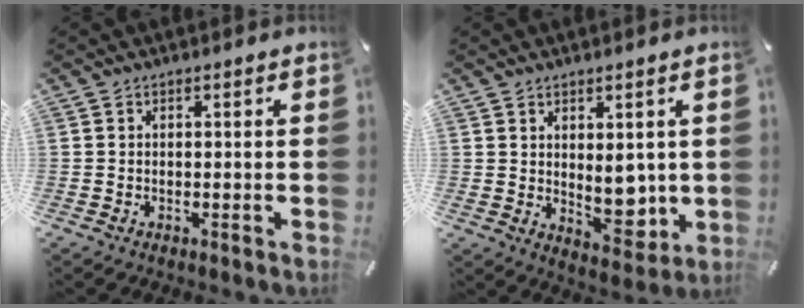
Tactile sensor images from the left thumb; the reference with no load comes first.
{"total": 7.8, "force": [1.2, 5.0, 5.9], "torque": [-0.063, -0.013, 0.022]}